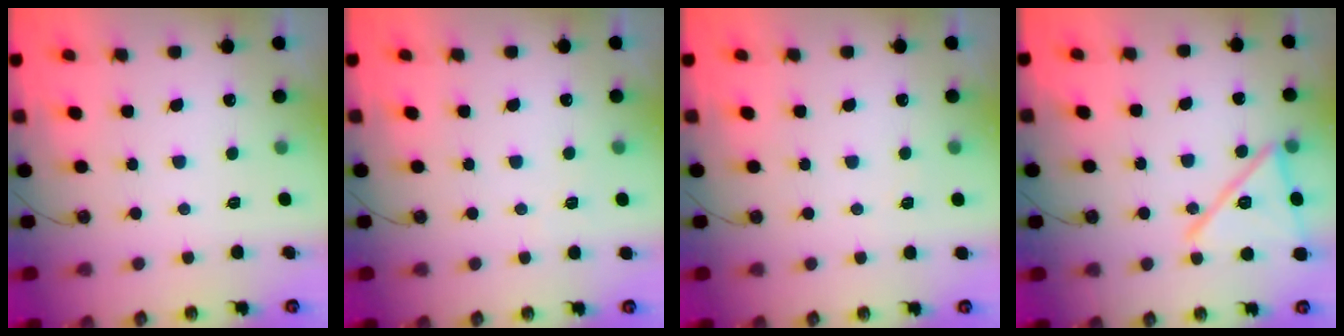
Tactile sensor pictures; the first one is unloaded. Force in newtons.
{"total": 2.7, "press": 2.5, "slide": 1.0}
{"total": 3.3, "press": 2.2, "slide": 2.4}
{"total": 17.8, "press": 16.7, "slide": 6.1}